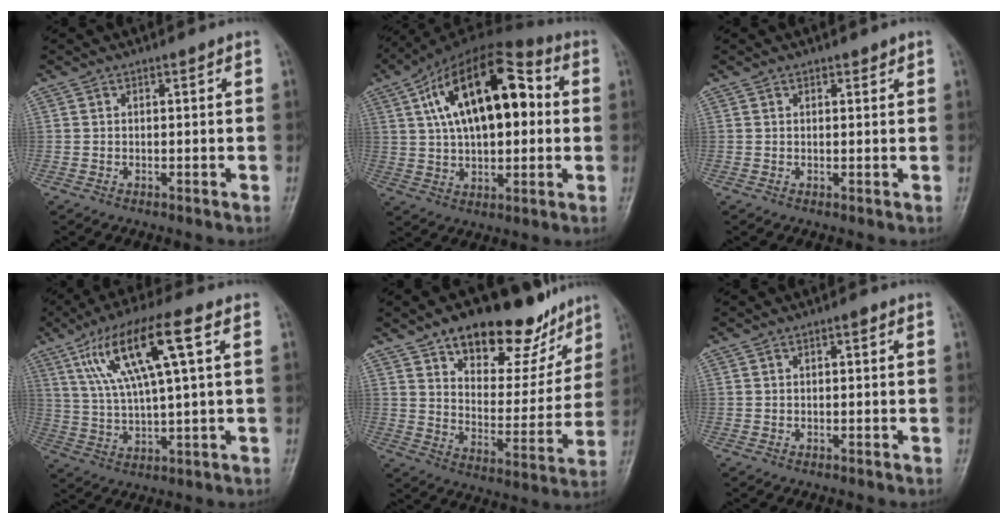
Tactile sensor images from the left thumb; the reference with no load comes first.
{"total": 21.2, "force": [4.7, 11.0, 17.5], "torque": [-0.267, 0.020, 0.066]}
{"total": 0.9, "force": [0.7, 0.4, 0.3], "torque": [0.002, -0.004, 0.008]}
{"total": 14.8, "force": [5.5, 3.1, 13.3], "torque": [-0.263, 0.006, 0.103]}
{"total": 20.9, "force": [14.1, 10.4, 11.4], "torque": [-0.104, -0.062, 0.214]}
{"total": 0.8, "force": [0.2, 0.3, 0.7], "torque": [-0.007, 0.003, 0.002]}